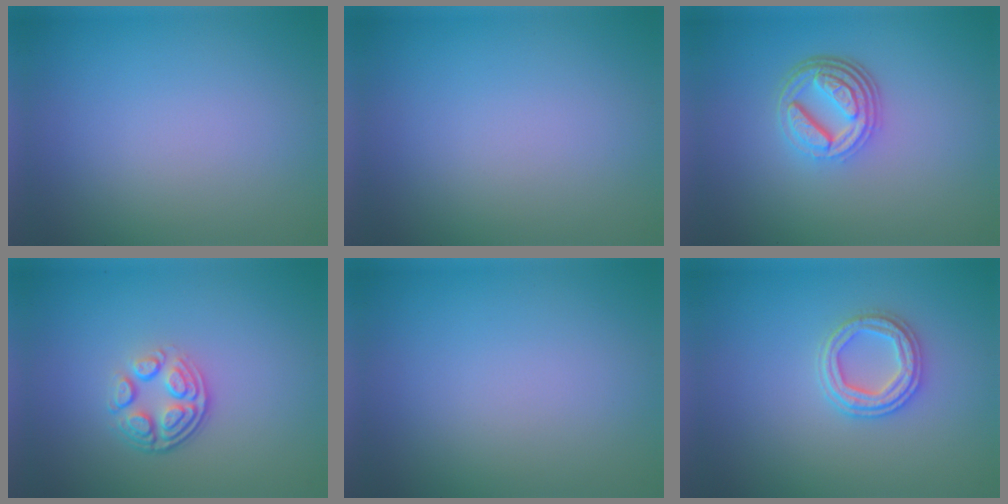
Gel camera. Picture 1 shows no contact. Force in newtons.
{"total": 0.0}
{"total": 4.9, "press": 3.5, "slide": 3.4}
{"total": 4.0, "press": 2.8, "slide": 2.9}
{"total": 0.0}
{"total": 2.8, "press": 2.7, "slide": 0.8}